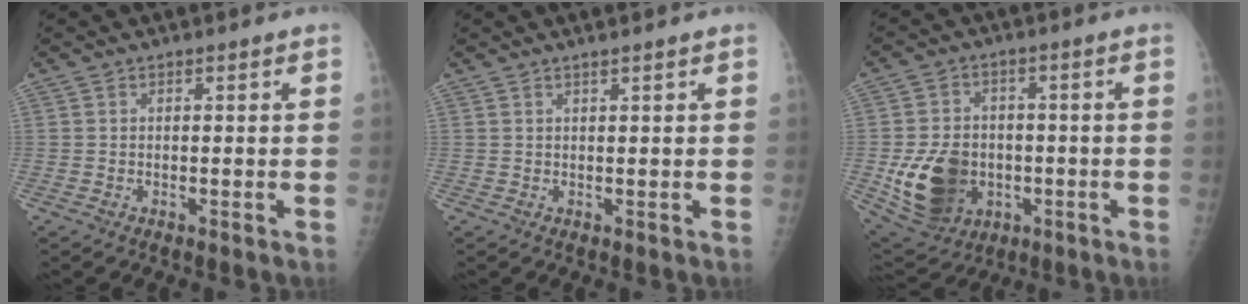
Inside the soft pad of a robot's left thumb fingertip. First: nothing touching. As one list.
[{"total": 1.1, "force": [0.8, -0.1, 0.7], "torque": [-0.012, -0.002, 0.016]}, {"total": 14.8, "force": [-2.9, 11.5, 8.8], "torque": [-0.140, 0.003, -0.030]}]